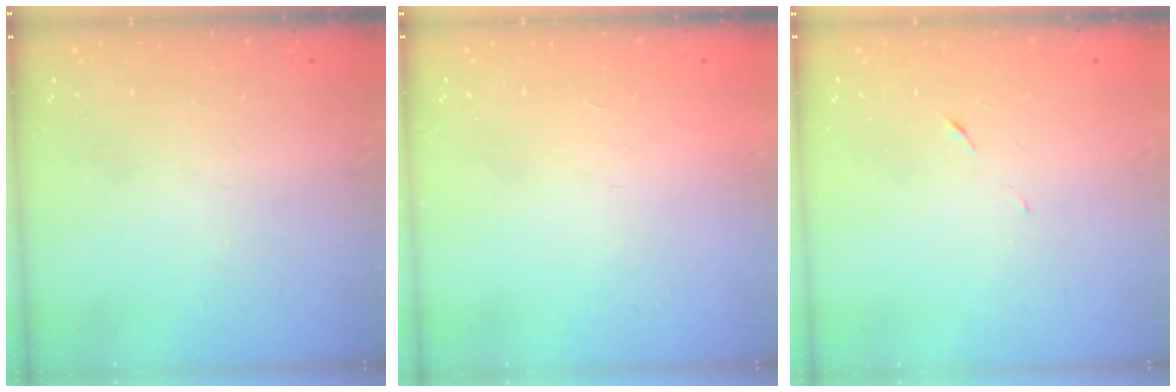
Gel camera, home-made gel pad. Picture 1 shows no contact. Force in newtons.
{"total": 1.7, "press": 1.7, "slide": 0.1}
{"total": 5.0, "press": 4.8, "slide": 1.4}